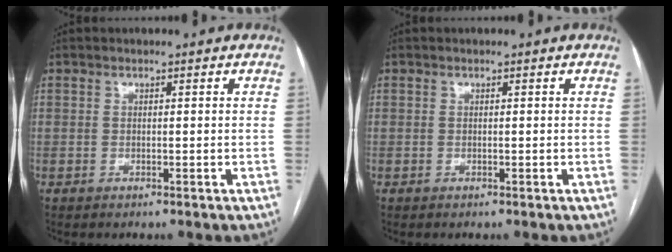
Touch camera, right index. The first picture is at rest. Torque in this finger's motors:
{"motor_torque": [0.00, 0.00, 0.00, 0.00]}